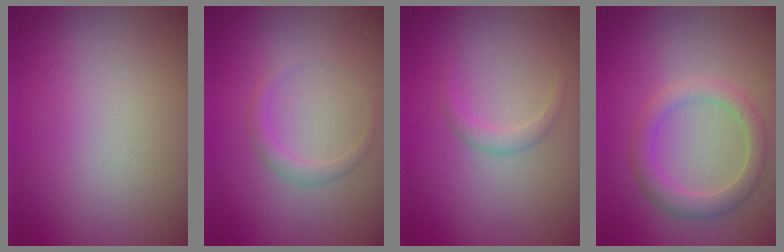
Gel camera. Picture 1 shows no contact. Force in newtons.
{"total": 1.2, "press": 1.2, "slide": 0.1}
{"total": 1.2, "press": 1.1, "slide": 0.1}
{"total": 2.8, "press": 2.8, "slide": 0.1}